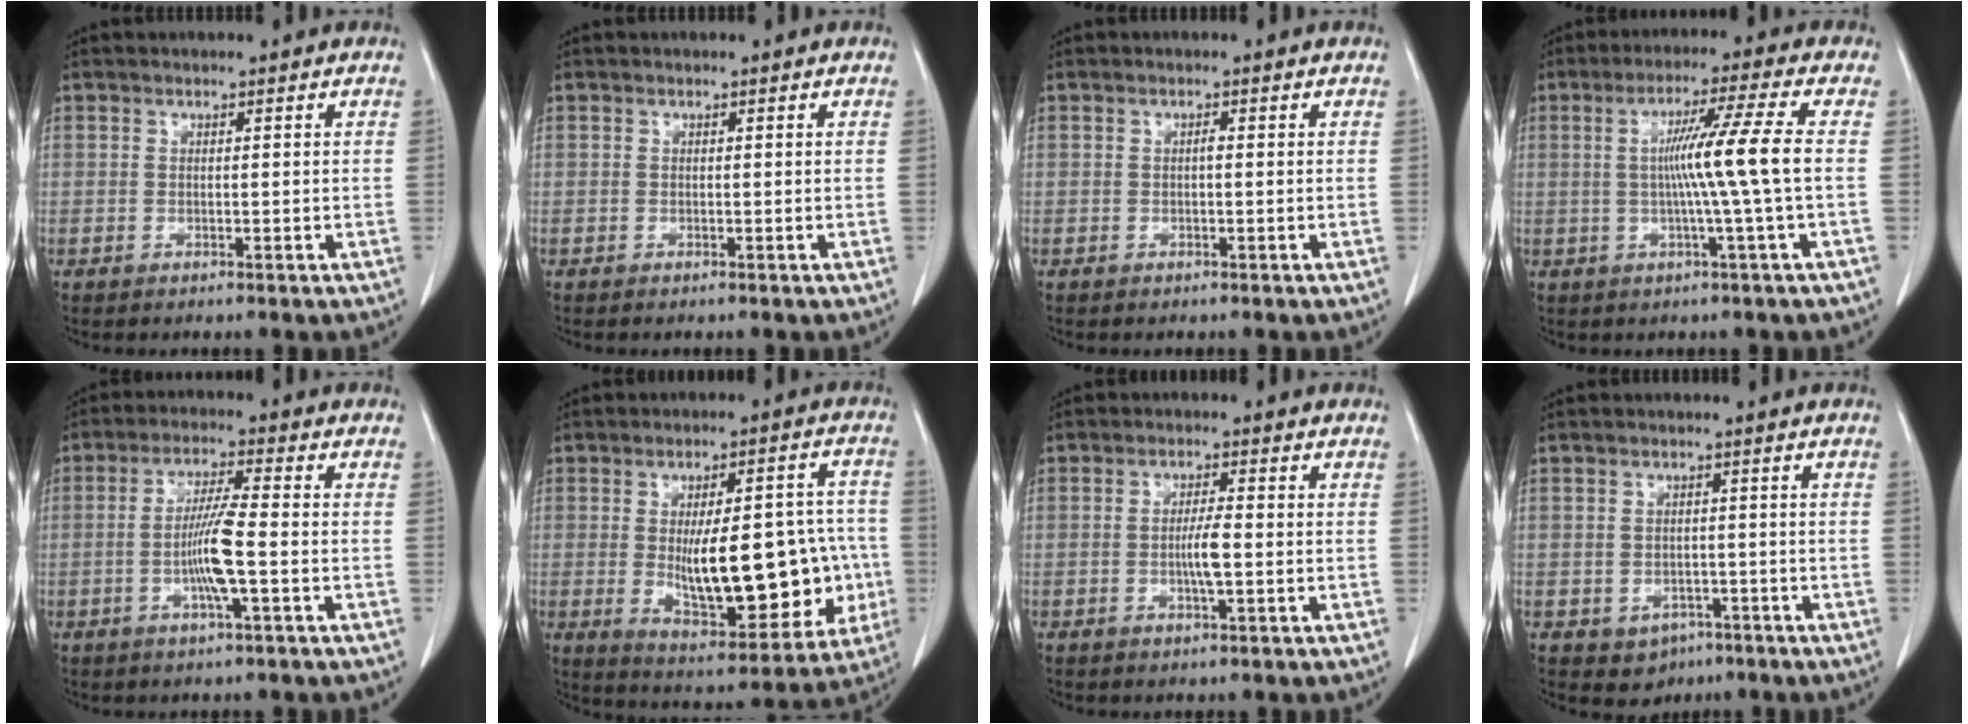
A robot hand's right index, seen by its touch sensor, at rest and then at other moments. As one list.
[{"total": 0.0}, {"total": 0.5, "force": [-0.1, 0.1, 0.5], "torque": [-0.010, 0.002, -0.001]}, {"total": 8.6, "force": [-0.2, -2.3, 8.2], "torque": [-0.145, 0.006, 0.002]}, {"total": 7.2, "force": [-1.7, 0.0, 7.0], "torque": [-0.138, -0.003, -0.033]}, {"total": 19.8, "force": [-2.5, 7.1, 18.3], "torque": [-0.241, 0.019, -0.012]}, {"total": 3.6, "force": [-0.7, 0.3, 3.6], "torque": [-0.068, -0.003, -0.013]}, {"total": 3.7, "force": [-1.9, 2.9, 1.2], "torque": [-0.017, 0.005, -0.014]}]